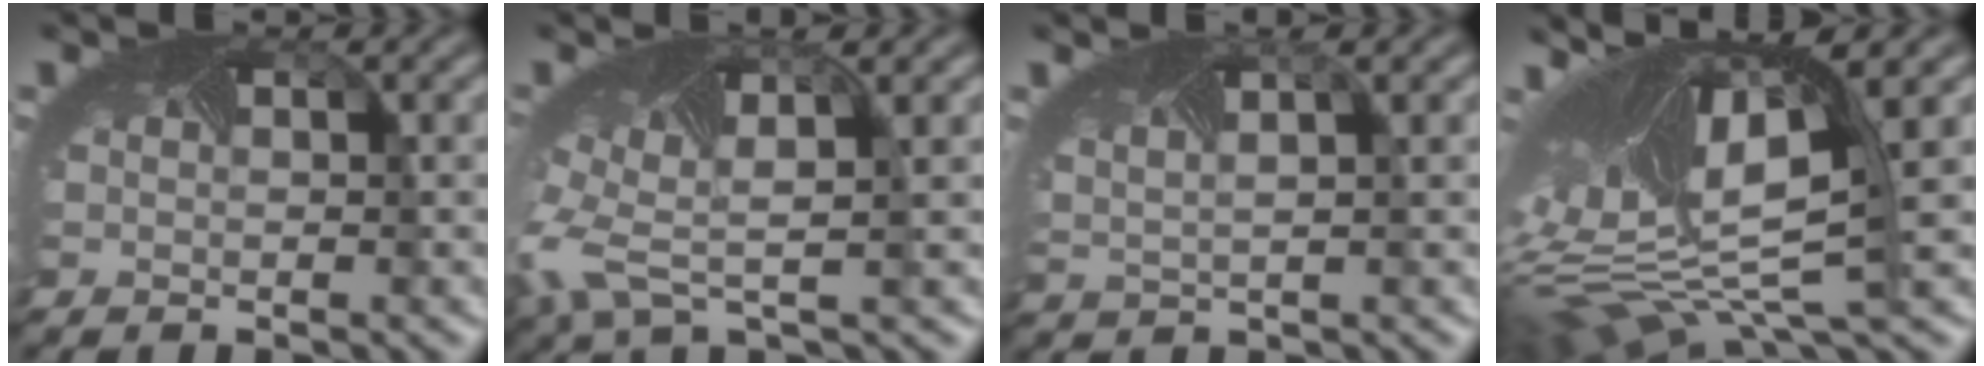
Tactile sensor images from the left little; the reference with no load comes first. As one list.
[{"total": 6.6, "force": [-0.3, 3.7, 5.4], "torque": [-0.144, -0.017, -0.005]}, {"total": 3.1, "force": [2.2, 1.2, 1.8], "torque": [-0.040, 0.016, 0.037]}, {"total": 14.2, "force": [2.6, 6.0, 12.6], "torque": [-0.268, -0.002, 0.075]}]